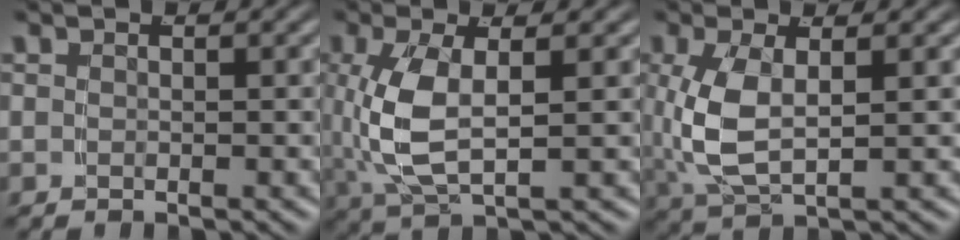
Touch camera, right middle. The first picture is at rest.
{"total": 5.5, "force": [0.4, 2.4, 5.0], "torque": [-0.124, -0.008, 0.023]}
{"total": 5.2, "force": [0.3, 2.6, 4.5], "torque": [-0.120, -0.009, 0.022]}